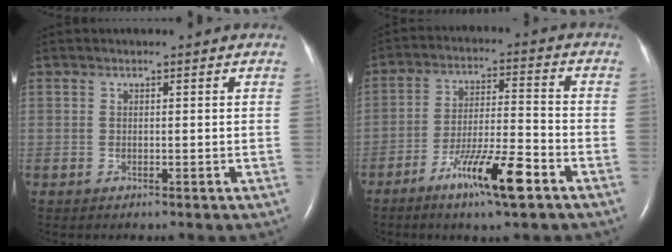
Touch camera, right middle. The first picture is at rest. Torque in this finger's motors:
{"motor_torque": [1.16, -0.98, 0.23, 0.09]}